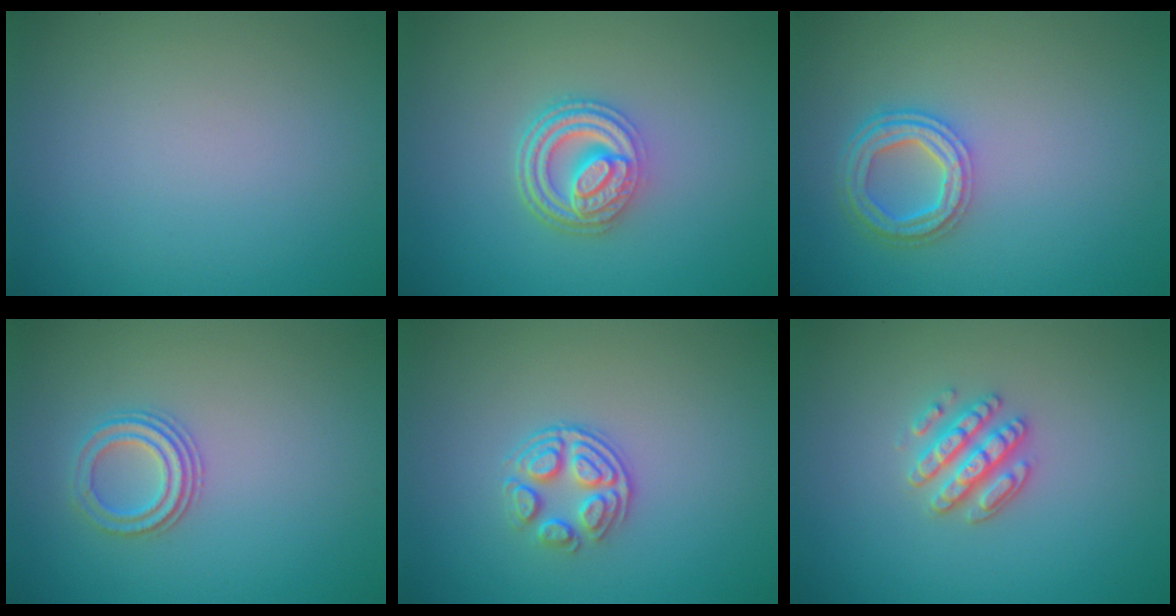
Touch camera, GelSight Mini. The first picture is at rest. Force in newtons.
{"total": 4.8, "press": 3.7, "slide": 3.1}
{"total": 4.1, "press": 3.2, "slide": 2.6}
{"total": 2.6, "press": 2.3, "slide": 1.2}
{"total": 3.1, "press": 2.6, "slide": 1.7}
{"total": 3.1, "press": 2.8, "slide": 1.1}